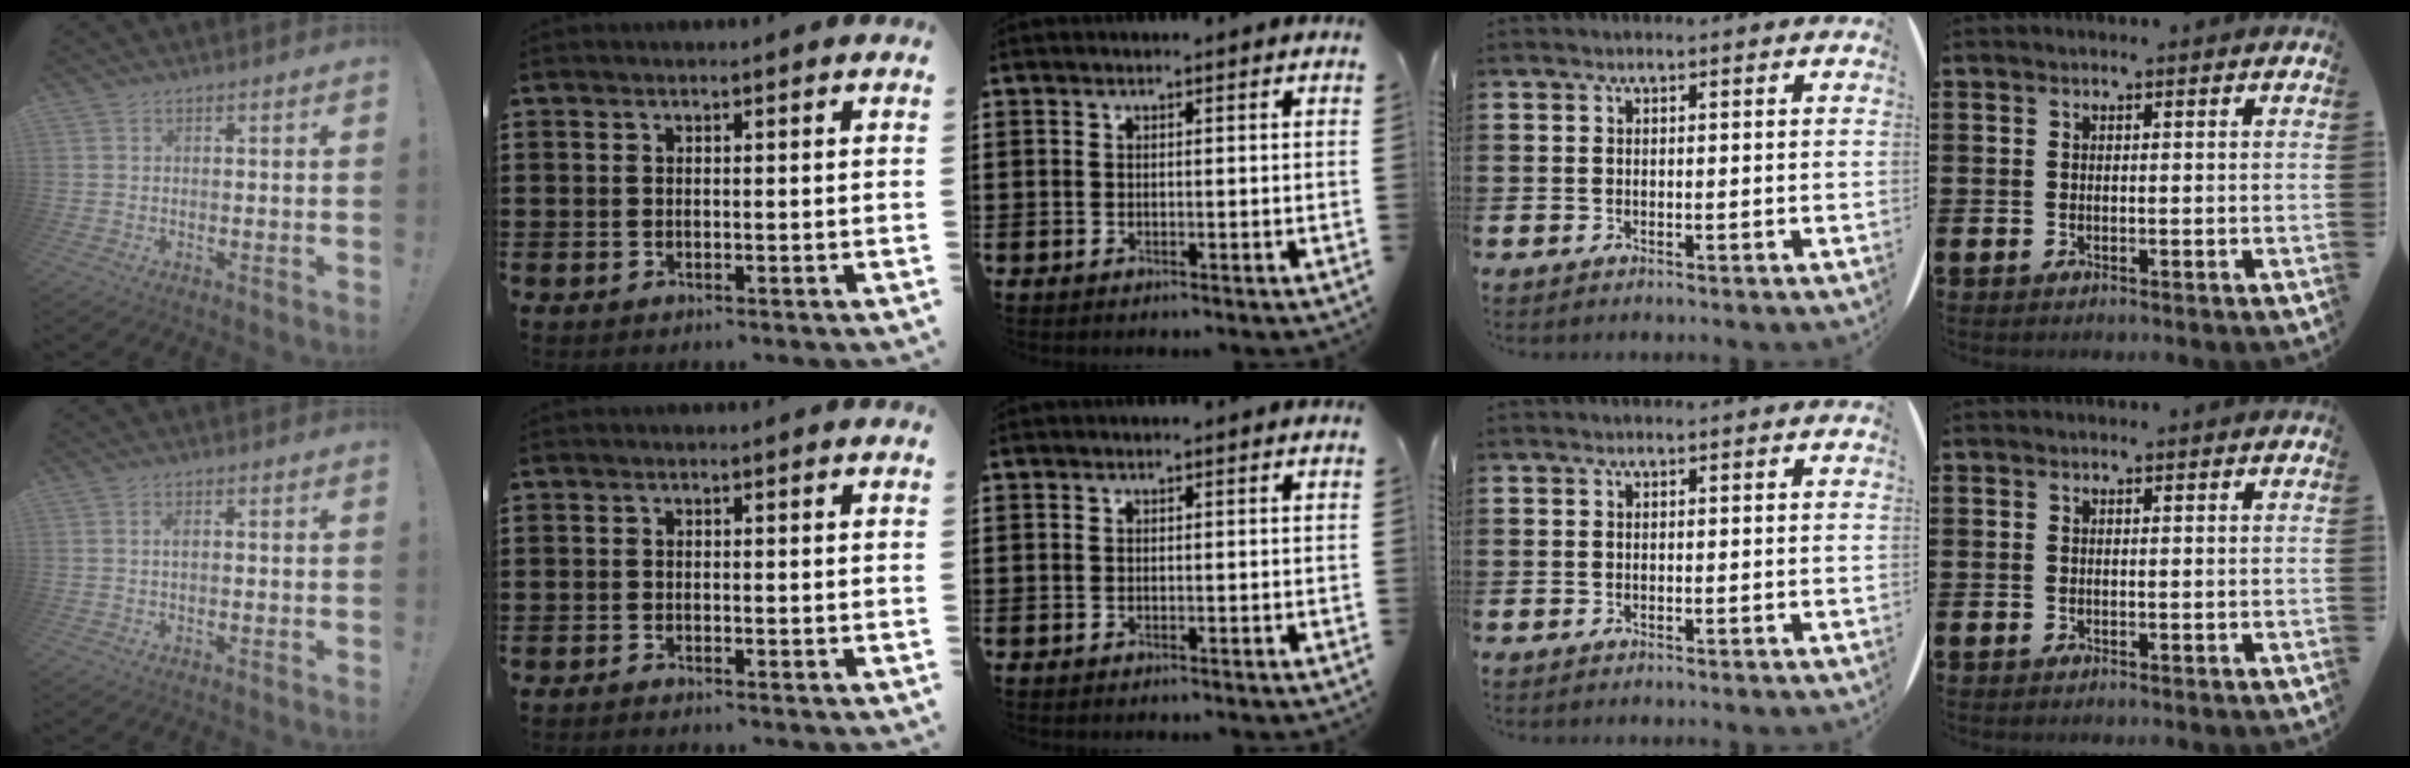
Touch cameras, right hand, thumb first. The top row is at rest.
{"thumb": {"total": 1.5, "force": [-0.2, 0.6, 1.4], "torque": [-0.028, 0.006, -0.005]}, "index": {"total": 0.8, "force": [-0.8, -0.1, 0.1], "torque": [-0.003, -0.001, -0.016]}}